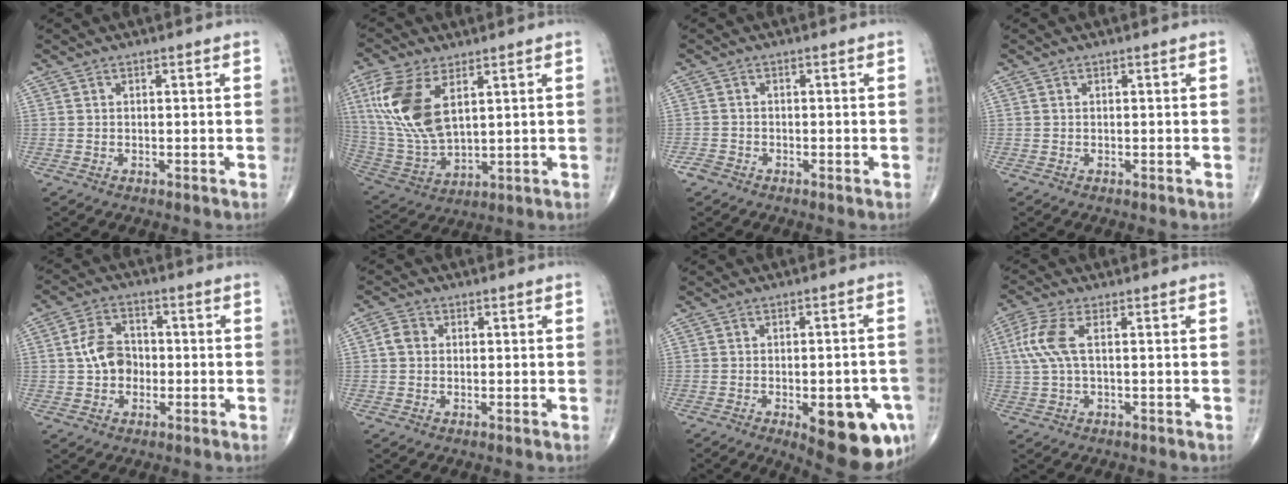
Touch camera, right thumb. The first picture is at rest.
{"total": 15.4, "force": [5.5, 7.8, 12.1], "torque": [-0.262, -0.016, 0.119]}
{"total": 1.5, "force": [-1.2, 0.9, 0.4], "torque": [-0.006, 0.001, -0.026]}
{"total": 0.0}
{"total": 7.4, "force": [-0.5, 5.6, 4.8], "torque": [-0.069, 0.019, -0.016]}
{"total": 2.5, "force": [0.2, 2.0, 1.5], "torque": [-0.029, 0.007, 0.001]}
{"total": 15.2, "force": [-6.0, 5.7, 12.7], "torque": [-0.110, 0.014, -0.060]}
{"total": 6.8, "force": [1.2, 2.5, 6.2], "torque": [-0.176, 0.017, 0.024]}